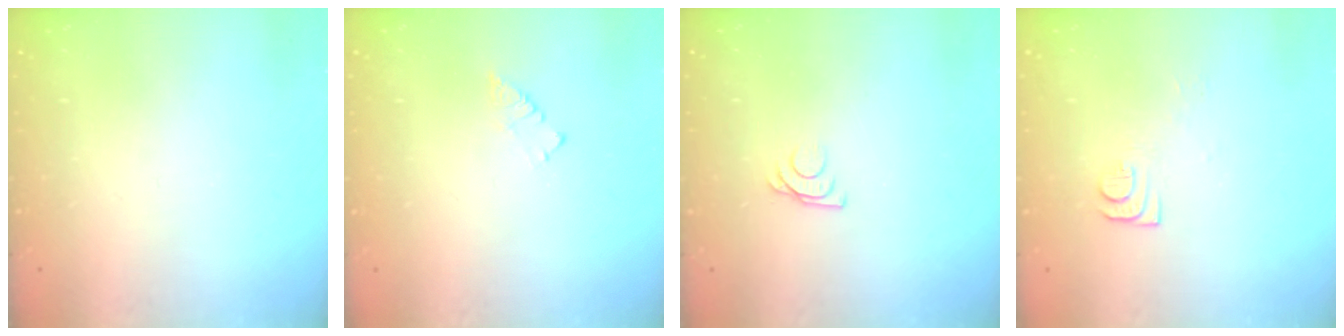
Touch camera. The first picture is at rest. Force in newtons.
{"total": 2.9, "press": 2.9, "slide": 0.4}
{"total": 6.1, "press": 6.0, "slide": 0.7}
{"total": 5.9, "press": 5.9, "slide": 0.8}